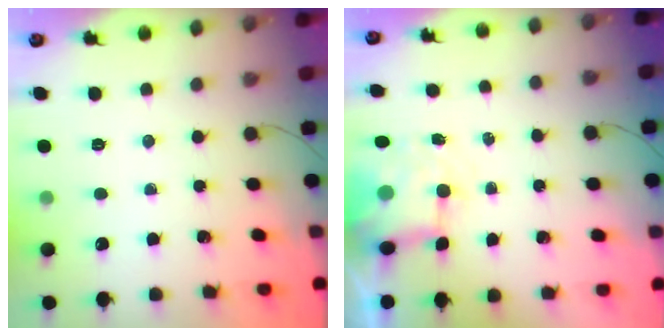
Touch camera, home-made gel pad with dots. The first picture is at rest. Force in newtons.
{"total": 6.7, "press": 6.6, "slide": 1.2}